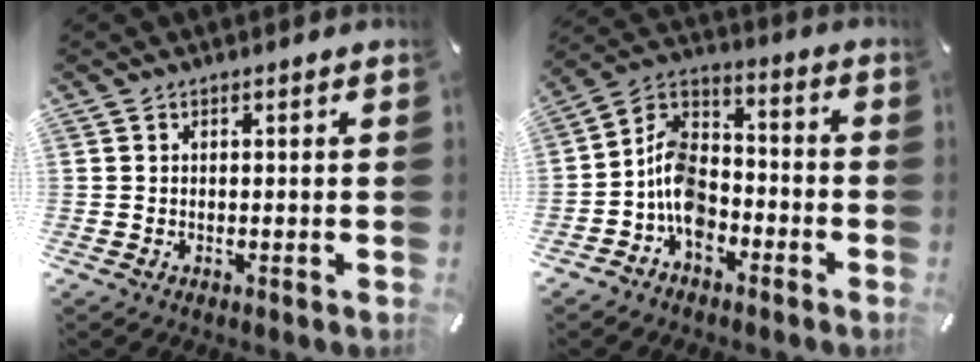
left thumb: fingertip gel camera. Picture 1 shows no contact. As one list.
[{"total": 10.1, "force": [-5.4, 7.1, 4.9], "torque": [-0.110, 0.025, -0.105]}]